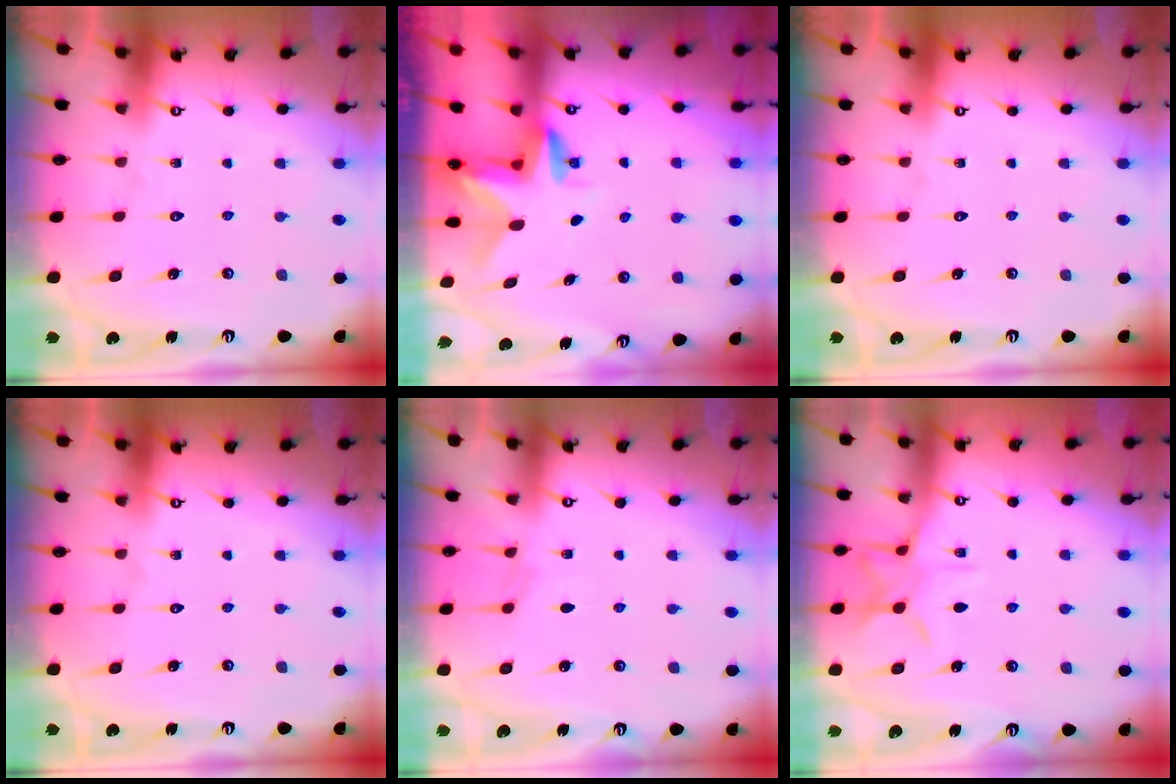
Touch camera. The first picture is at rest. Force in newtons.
{"total": 3.1, "press": 3.1, "slide": 0.2}
{"total": 0.0}
{"total": 0.0}
{"total": 2.8, "press": 2.8, "slide": 0.5}
{"total": 8.3, "press": 8.2, "slide": 0.6}